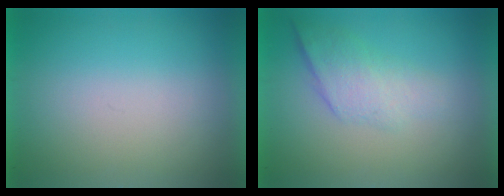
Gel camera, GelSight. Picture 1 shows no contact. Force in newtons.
{"total": 2.3}